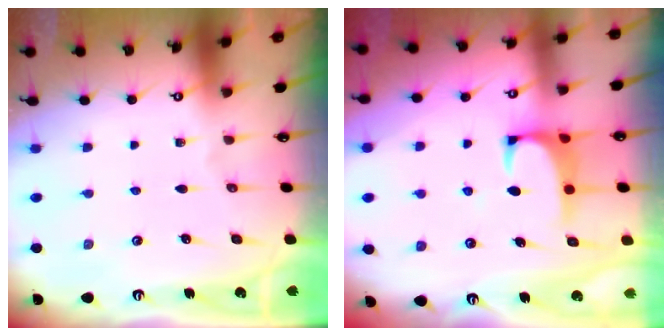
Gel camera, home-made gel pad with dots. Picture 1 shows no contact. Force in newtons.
{"total": 1.2, "press": 1.1, "slide": 0.5}